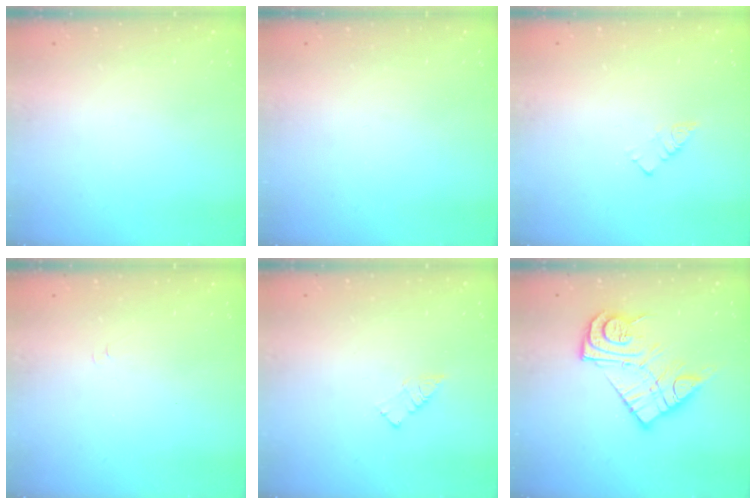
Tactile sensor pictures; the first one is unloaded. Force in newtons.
{"total": 0.0}
{"total": 2.8, "press": 2.8, "slide": 0.2}
{"total": 3.8, "press": 3.7, "slide": 0.4}
{"total": 3.2, "press": 3.2, "slide": 0.2}
{"total": 16.0, "press": 16.0, "slide": 1.3}